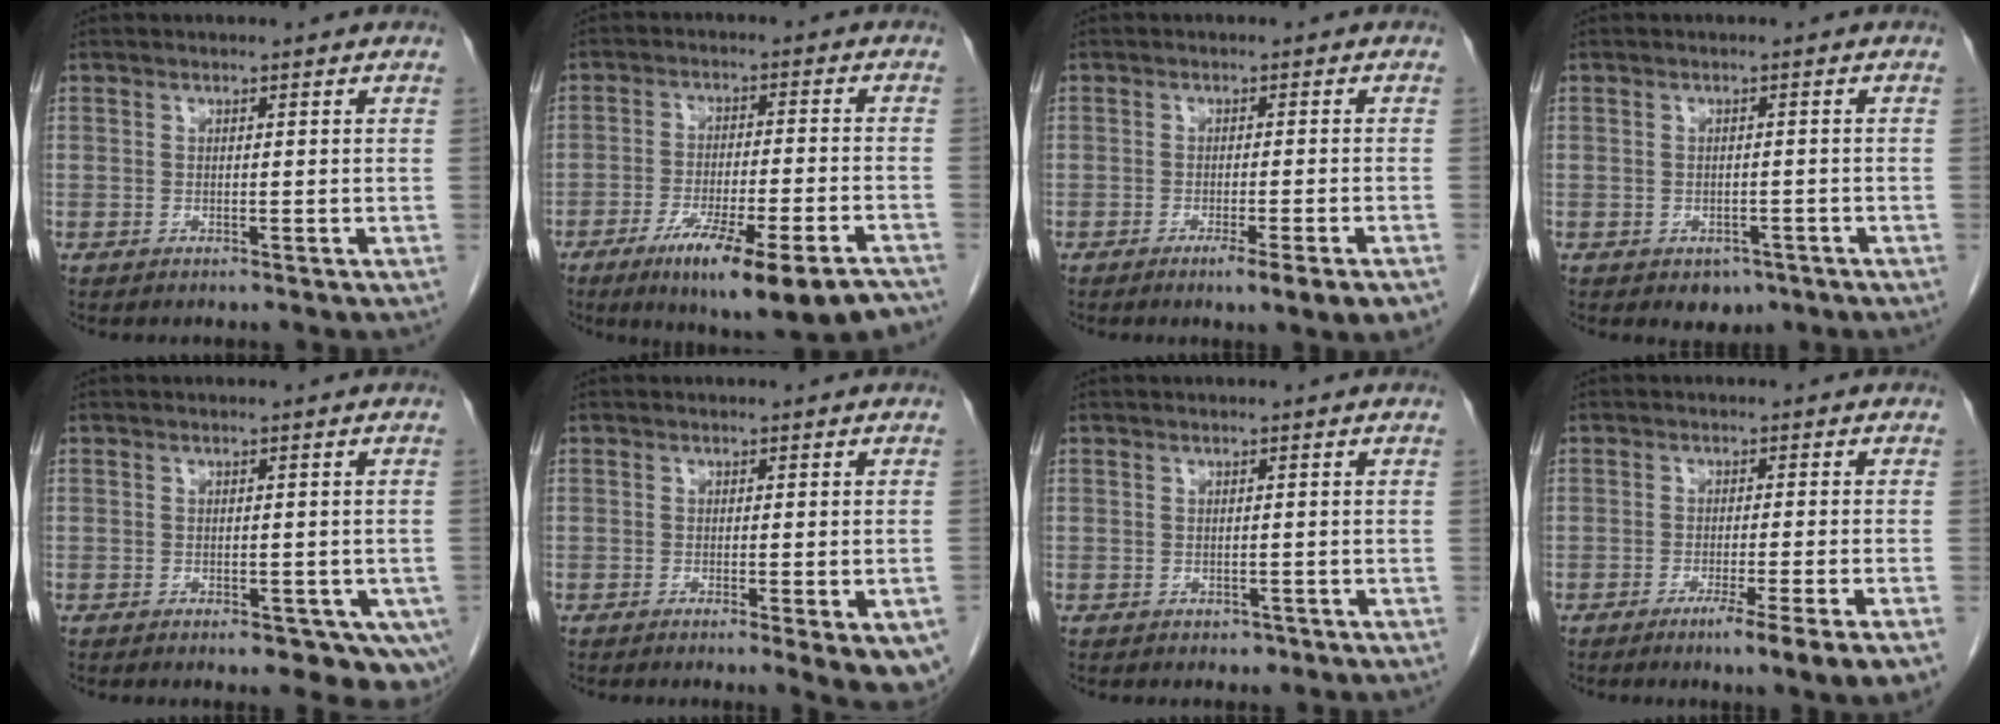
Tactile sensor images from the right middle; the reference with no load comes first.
{"total": 18.0, "force": [-13.1, 2.0, 12.2], "torque": [-0.135, -0.015, -0.196]}
{"total": 6.5, "force": [-4.0, -0.5, 5.1], "torque": [-0.053, -0.016, -0.054]}
{"total": 2.8, "force": [-1.6, 1.9, 1.3], "torque": [-0.010, 0.003, -0.011]}
{"total": 9.3, "force": [-5.3, 4.5, 6.2], "torque": [-0.059, -0.015, -0.066]}
{"total": 7.7, "force": [-4.5, 1.4, 6.0], "torque": [-0.047, -0.017, -0.063]}
{"total": 0.8, "force": [-0.4, 0.6, 0.3], "torque": [-0.004, 0.001, -0.003]}
{"total": 8.0, "force": [-4.7, -1.0, 6.4], "torque": [-0.080, -0.020, -0.068]}